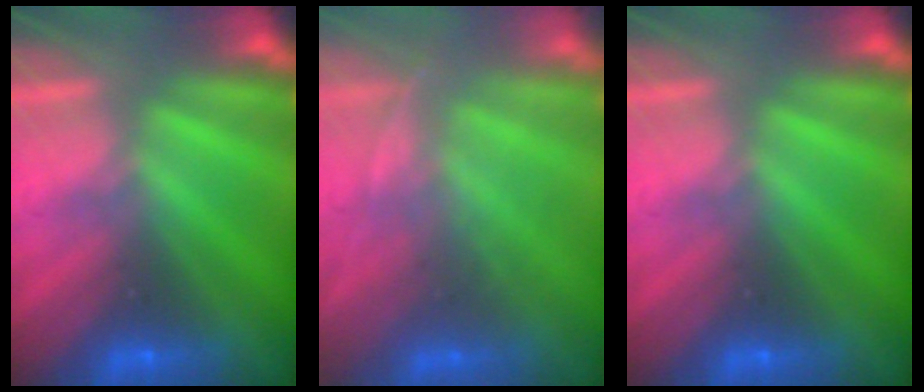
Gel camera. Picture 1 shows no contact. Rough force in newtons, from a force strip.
{"total": 1.9}
{"total": 0.0}